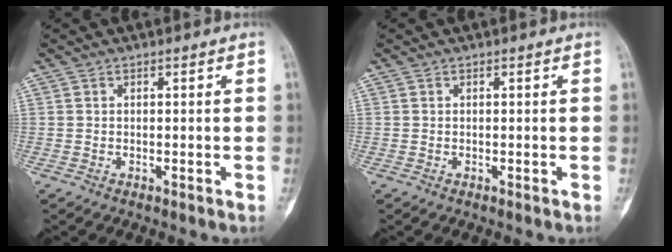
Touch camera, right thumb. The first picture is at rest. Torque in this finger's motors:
{"motor_torque": [0.00, 0.00, 0.07, -0.03, 0.01]}